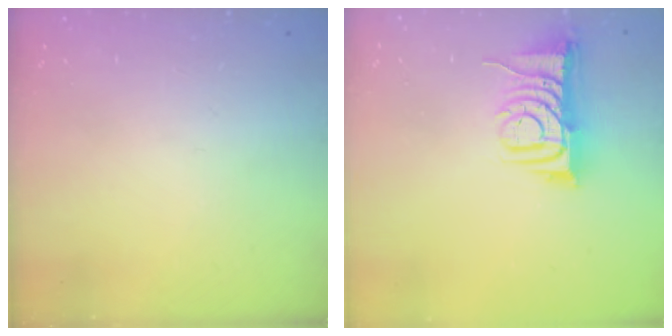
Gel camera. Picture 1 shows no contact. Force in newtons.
{"total": 8.0, "press": 8.0, "slide": 0.4}